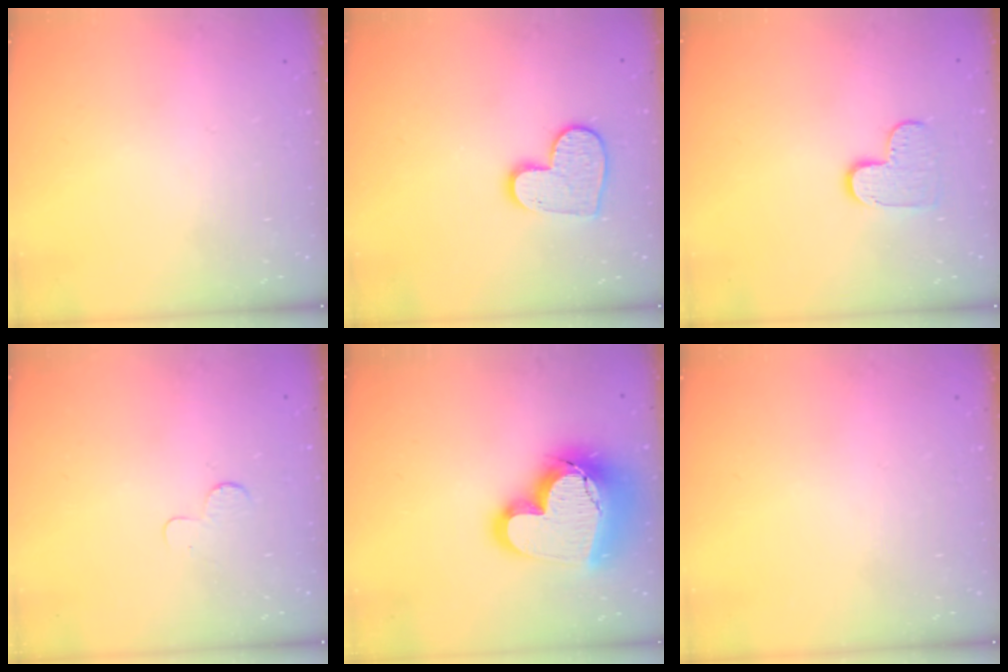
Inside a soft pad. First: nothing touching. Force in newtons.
{"total": 10.1, "press": 10.0, "slide": 0.6}
{"total": 7.0, "press": 7.0, "slide": 0.3}
{"total": 2.3, "press": 2.3, "slide": 0.2}
{"total": 21.8, "press": 21.7, "slide": 1.8}
{"total": 0.0}